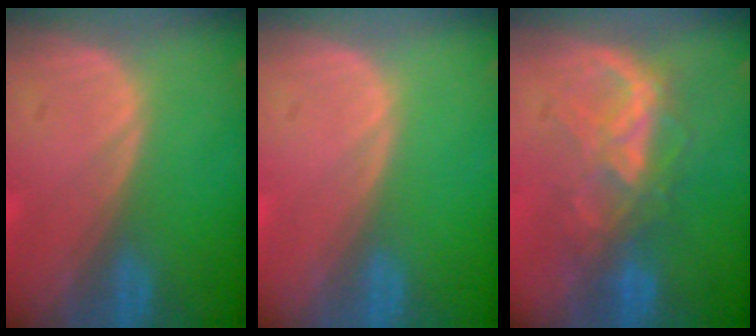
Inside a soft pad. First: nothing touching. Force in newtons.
{"total": 0.0}
{"total": 6.4, "press": 6.4, "slide": 0.7}